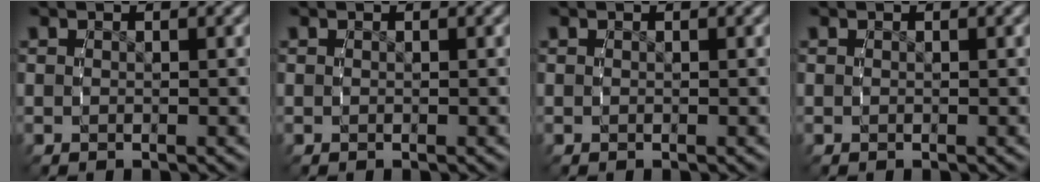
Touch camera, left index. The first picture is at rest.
{"total": 0.0}
{"total": 0.0}
{"total": 0.0}